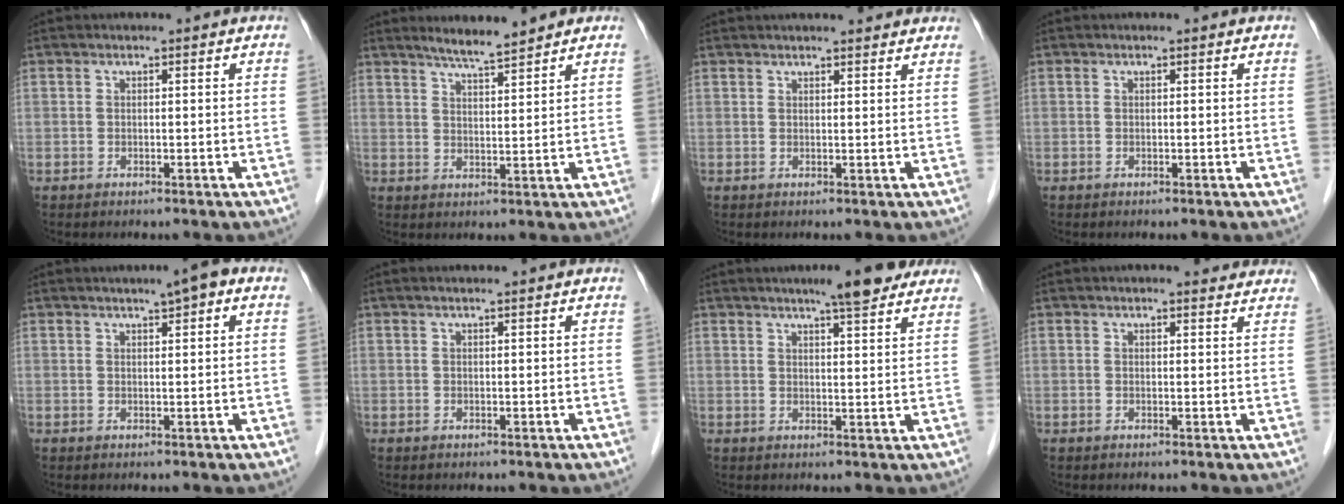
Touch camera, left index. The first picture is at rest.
{"total": 4.9, "force": [4.4, 0.1, 2.2], "torque": [-0.042, 0.004, 0.078]}
{"total": 7.9, "force": [7.0, 1.4, 3.3], "torque": [-0.040, 0.023, 0.081]}
{"total": 0.0}
{"total": 3.2, "force": [1.8, 0.5, 2.6], "torque": [-0.040, 0.012, 0.023]}
{"total": 1.3, "force": [1.1, 0.0, 0.8], "torque": [-0.013, 0.015, 0.020]}
{"total": 7.0, "force": [5.6, 0.7, 4.1], "torque": [-0.058, 0.009, 0.074]}
{"total": 5.6, "force": [5.1, 1.2, 2.0], "torque": [-0.016, 0.013, 0.049]}